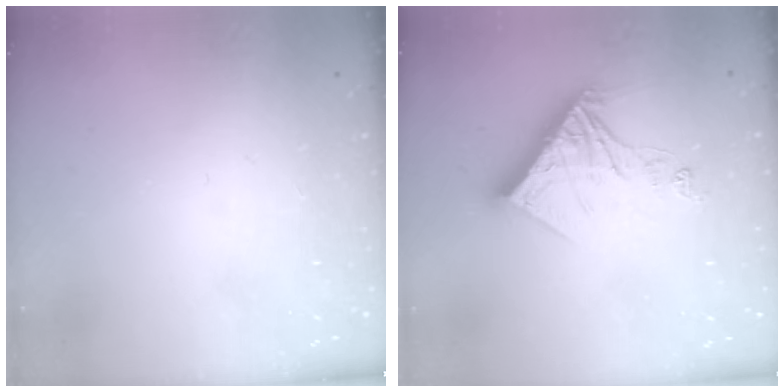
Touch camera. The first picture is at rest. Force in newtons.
{"total": 12.2, "press": 12.1, "slide": 0.9}